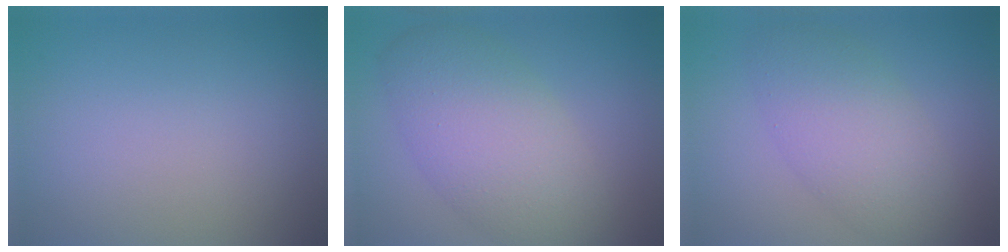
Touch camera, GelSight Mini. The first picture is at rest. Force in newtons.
{"total": 7.6, "press": 7.6, "slide": 0.4}
{"total": 5.6, "press": 5.6, "slide": 0.2}